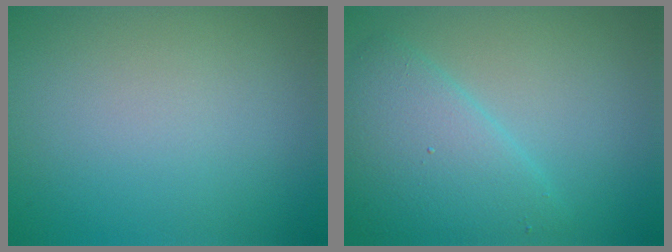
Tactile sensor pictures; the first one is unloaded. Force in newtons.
{"total": 5.3, "press": 5.3, "slide": 0.2}